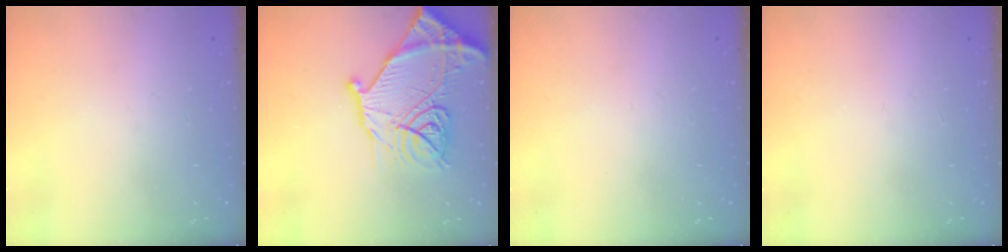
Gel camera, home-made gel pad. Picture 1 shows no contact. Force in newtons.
{"total": 21.2, "press": 21.1, "slide": 1.9}
{"total": 0.0}
{"total": 0.0}